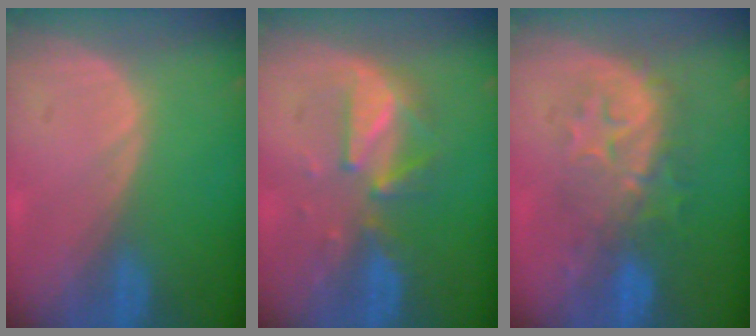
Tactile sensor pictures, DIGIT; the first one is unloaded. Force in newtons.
{"total": 6.0, "press": 6.0, "slide": 0.6}
{"total": 8.5, "press": 8.4, "slide": 1.3}